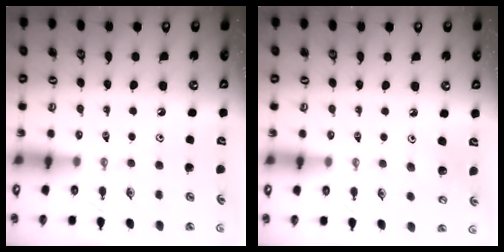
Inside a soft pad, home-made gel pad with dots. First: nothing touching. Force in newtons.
{"total": 6.7, "press": 6.7, "slide": 0.8}